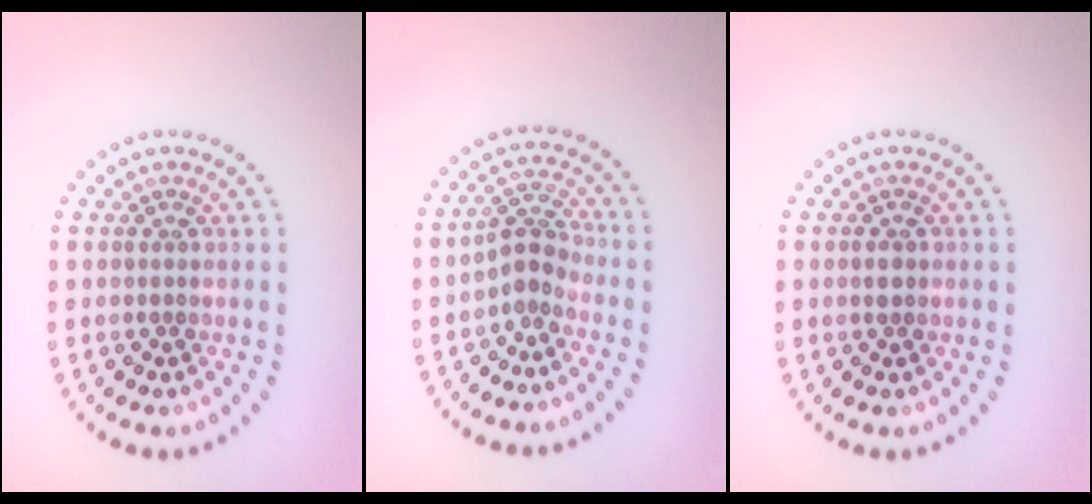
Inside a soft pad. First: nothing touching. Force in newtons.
{"total": 2.2, "press": 1.7, "slide": 1.4}
{"total": 1.2, "press": 1.1, "slide": 0.3}